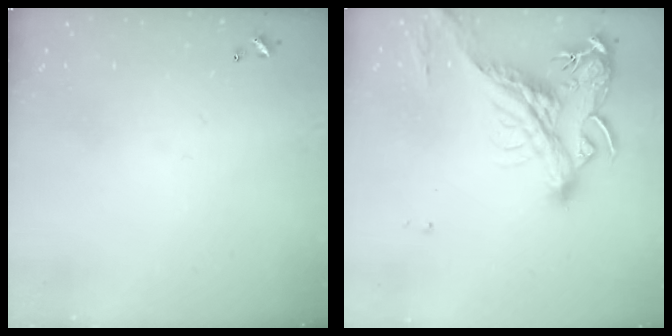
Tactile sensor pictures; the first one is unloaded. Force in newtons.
{"total": 4.6, "press": 4.3, "slide": 1.7}